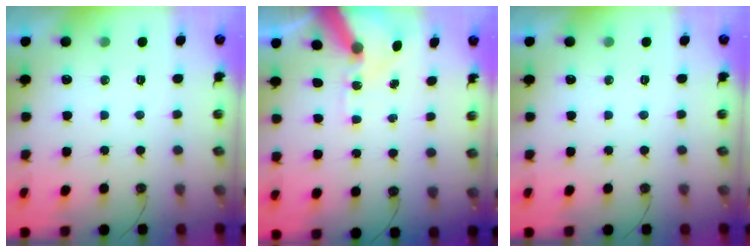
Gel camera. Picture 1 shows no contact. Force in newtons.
{"total": 11.6, "press": 11.4, "slide": 1.7}
{"total": 0.0}